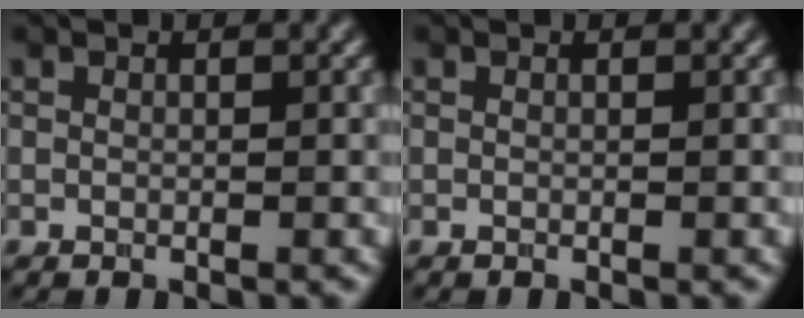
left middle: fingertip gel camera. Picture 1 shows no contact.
{"total": 0.0}